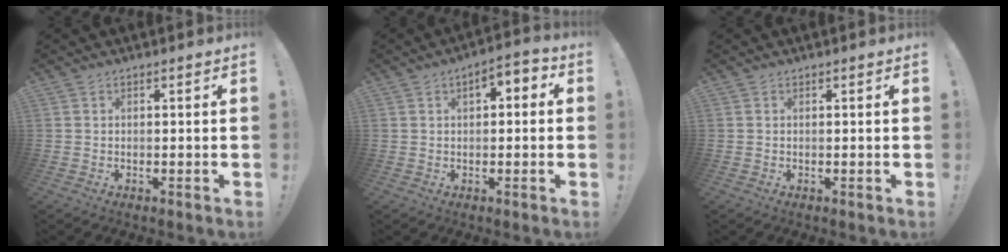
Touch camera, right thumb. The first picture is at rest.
{"total": 4.0, "force": [0.2, 2.6, 3.1], "torque": [-0.031, 0.002, -0.002]}
{"total": 0.0}